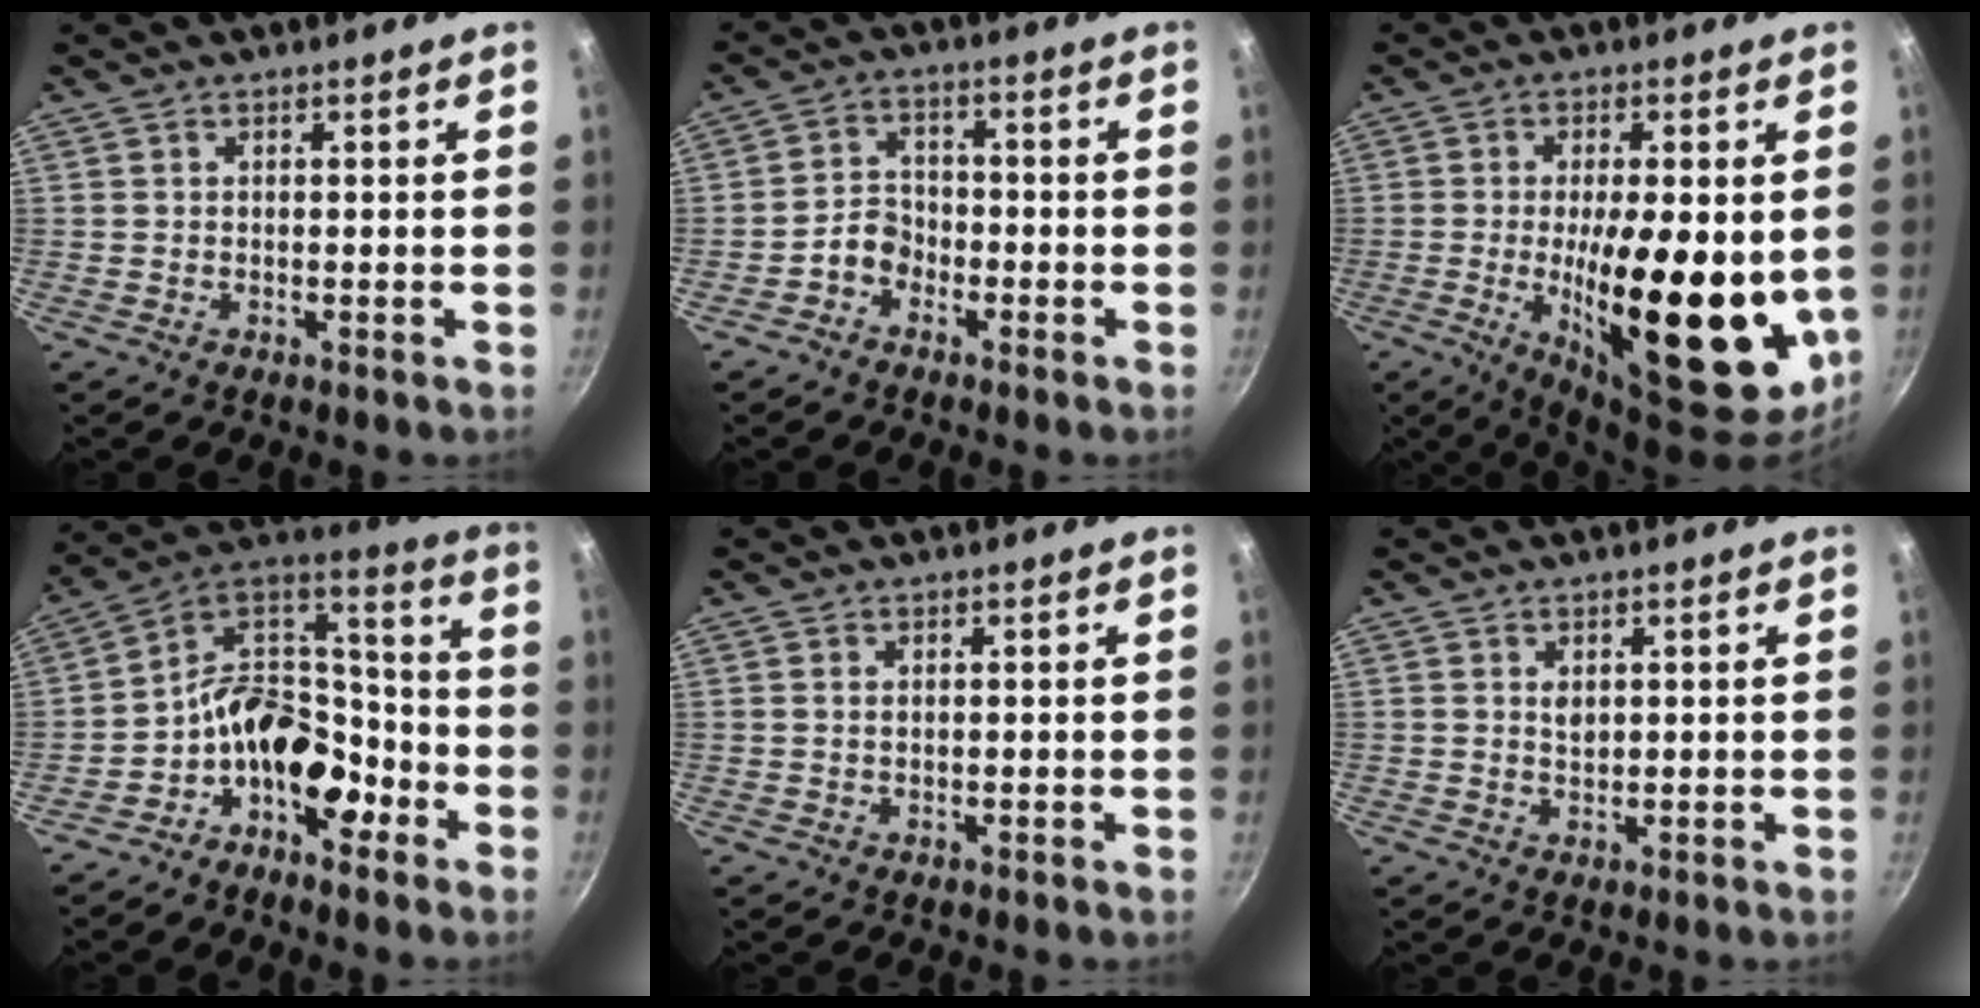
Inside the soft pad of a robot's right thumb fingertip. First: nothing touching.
{"total": 4.1, "force": [-2.4, 3.0, 1.6], "torque": [-0.010, 0.031, -0.049]}
{"total": 22.1, "force": [-1.9, 7.9, 20.6], "torque": [-0.292, -0.023, -0.021]}
{"total": 15.0, "force": [-7.3, 9.5, 9.0], "torque": [-0.095, 0.090, -0.148]}
{"total": 0.8, "force": [0.2, 0.5, 0.6], "torque": [-0.011, 0.001, 0.004]}
{"total": 1.7, "force": [0.7, 1.1, 1.2], "torque": [-0.016, -0.003, 0.013]}